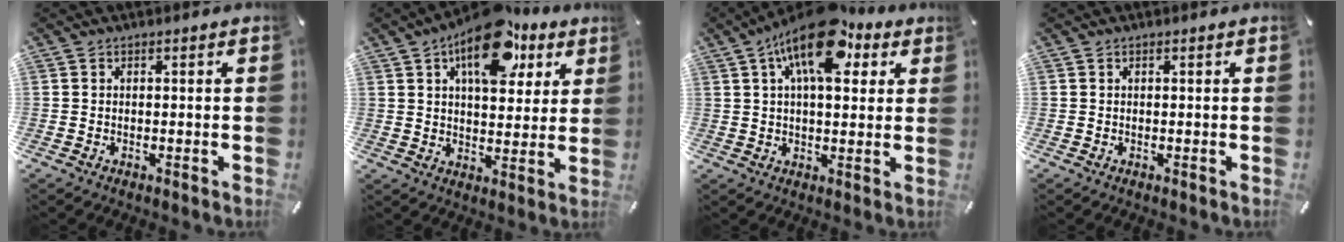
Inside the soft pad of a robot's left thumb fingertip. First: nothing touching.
{"total": 16.1, "force": [8.9, 8.7, 10.1], "torque": [-0.139, -0.037, 0.149]}
{"total": 15.4, "force": [7.9, 7.1, 11.1], "torque": [-0.171, -0.025, 0.132]}
{"total": 0.0}